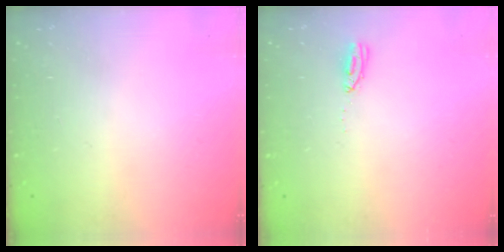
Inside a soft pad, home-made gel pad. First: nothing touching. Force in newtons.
{"total": 4.1, "press": 4.1, "slide": 0.3}